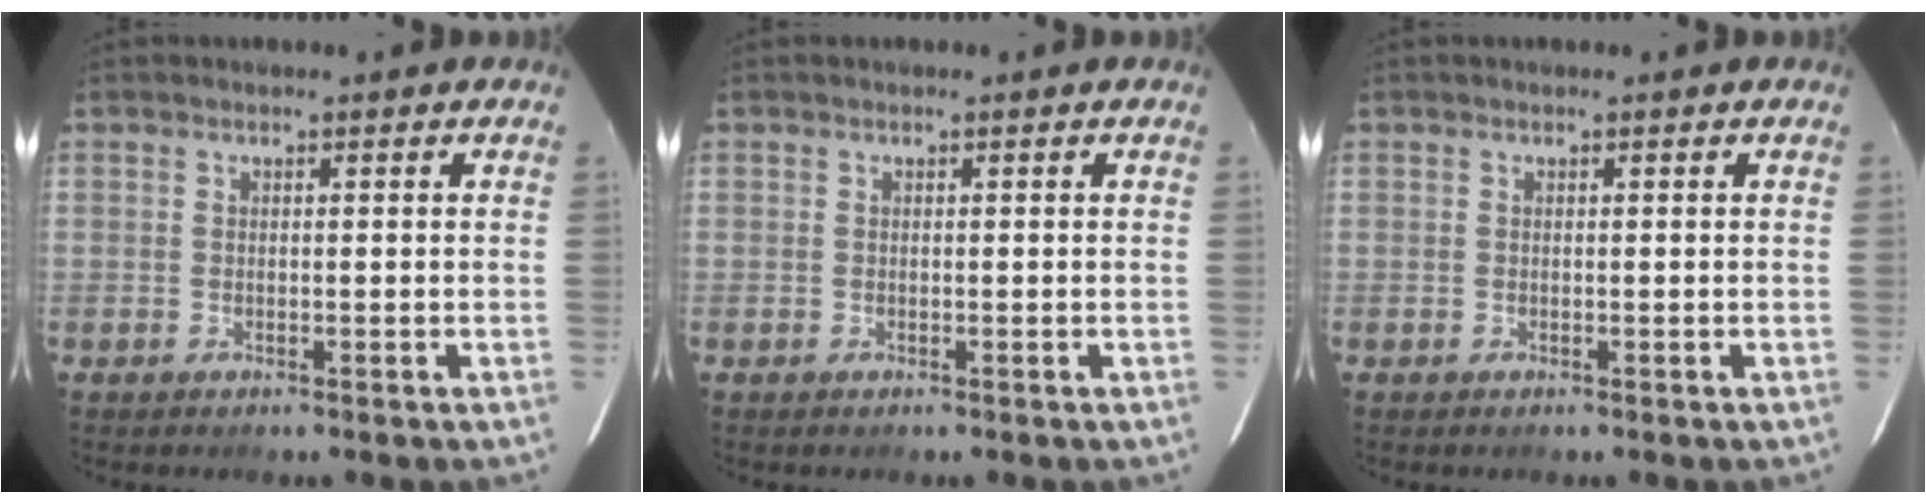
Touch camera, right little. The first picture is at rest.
{"total": 0.0}
{"total": 0.0}